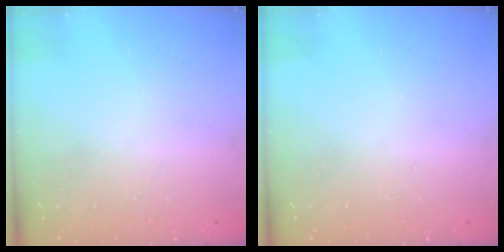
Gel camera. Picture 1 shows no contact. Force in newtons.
{"total": 0.0}